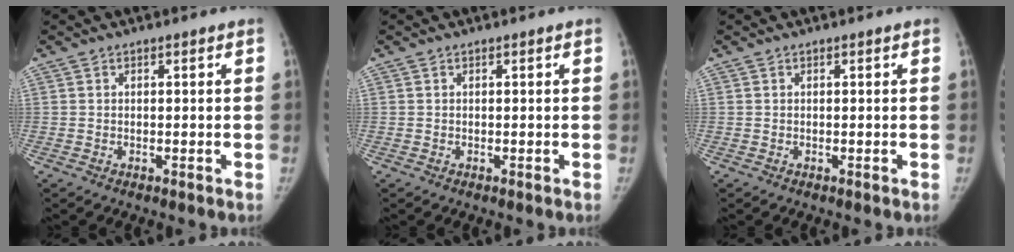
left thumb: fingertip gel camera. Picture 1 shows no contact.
{"total": 0.0}
{"total": 0.0}